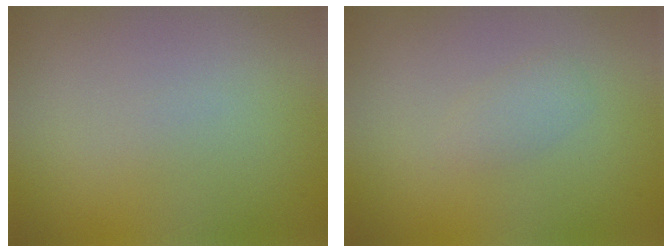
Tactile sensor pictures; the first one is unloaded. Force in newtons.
{"total": 1.1, "press": 1.1, "slide": 0.1}